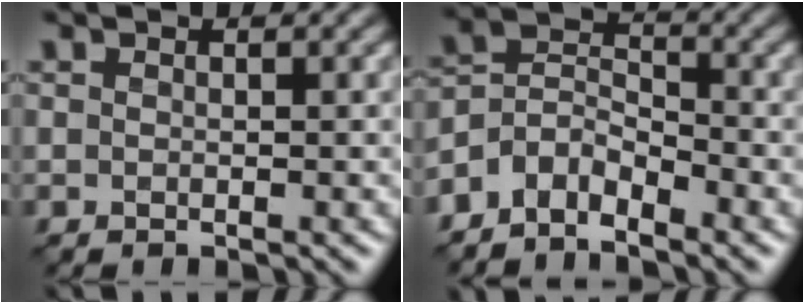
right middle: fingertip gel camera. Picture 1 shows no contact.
{"total": 4.3, "force": [-3.4, 2.1, 1.7], "torque": [-0.033, 0.005, -0.077]}